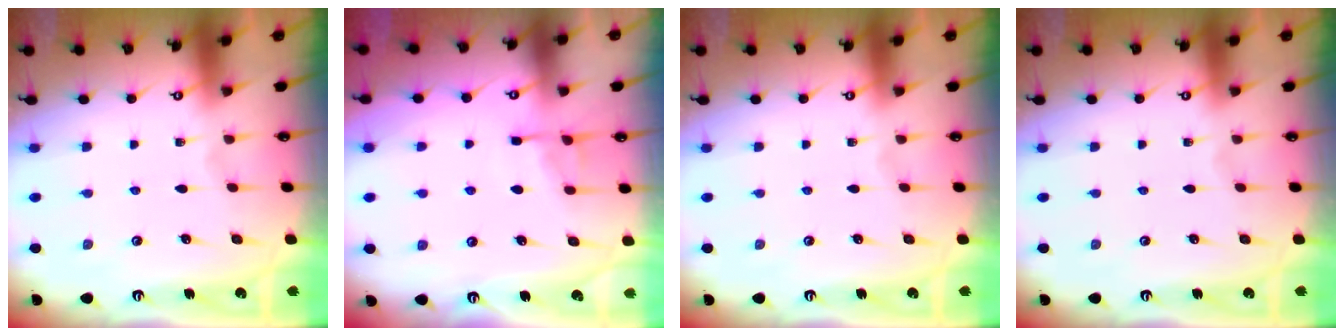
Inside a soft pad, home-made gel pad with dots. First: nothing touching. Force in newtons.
{"total": 5.9, "press": 5.9, "slide": 0.2}
{"total": 0.0}
{"total": 0.0}